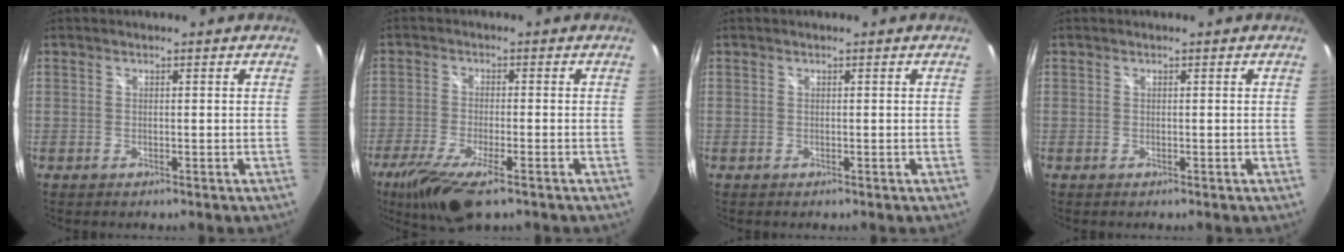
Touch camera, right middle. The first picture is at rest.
{"total": 14.0, "force": [-8.6, 3.9, 10.2], "torque": [-0.220, -0.055, -0.156]}
{"total": 0.0}
{"total": 0.0}